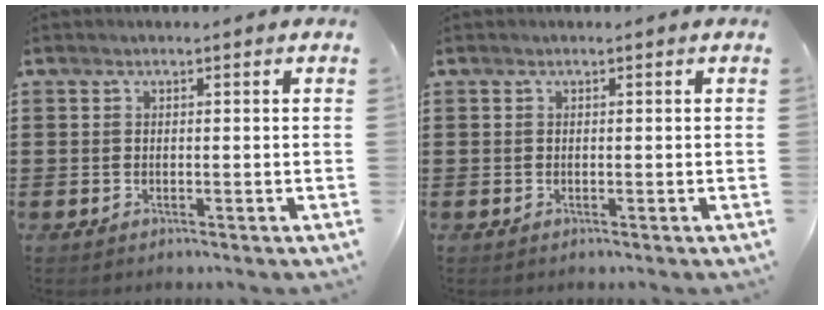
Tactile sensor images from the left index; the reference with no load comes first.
{"total": 0.0}